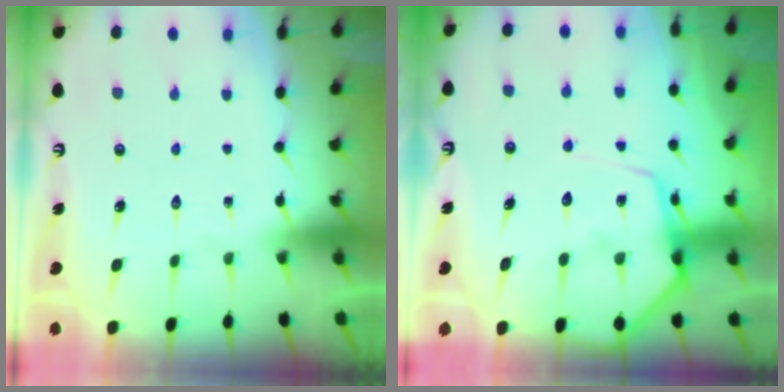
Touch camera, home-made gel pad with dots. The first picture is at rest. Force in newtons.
{"total": 10.8, "press": 10.7, "slide": 1.2}